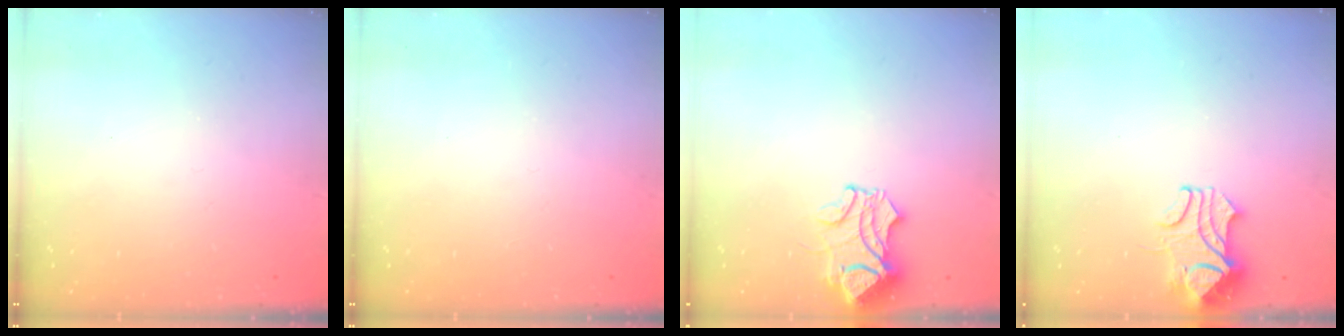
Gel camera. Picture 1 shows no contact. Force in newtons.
{"total": 0.0}
{"total": 7.7, "press": 7.7, "slide": 0.9}
{"total": 2.4, "press": 2.3, "slide": 0.8}